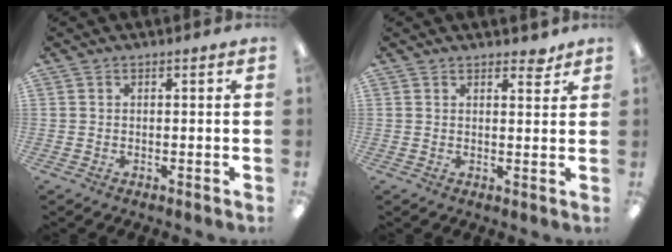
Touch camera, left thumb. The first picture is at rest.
{"total": 2.8, "force": [2.3, 1.1, 1.1], "torque": [0.000, -0.013, 0.037]}